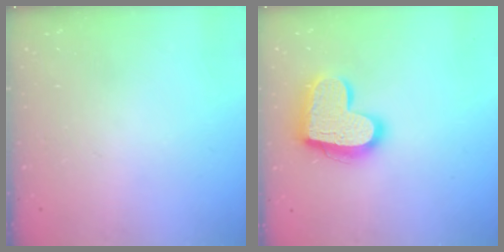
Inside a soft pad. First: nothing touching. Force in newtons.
{"total": 18.0, "press": 17.9, "slide": 1.6}